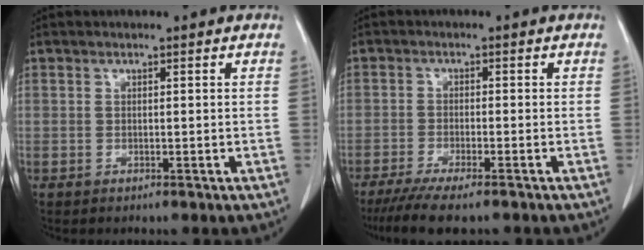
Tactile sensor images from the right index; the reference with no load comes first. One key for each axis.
{"total": 8.7, "fx": -7.0, "fy": 1.0, "fz": 5.0, "tx": -0.076, "ty": -0.019, "tz": -0.111}